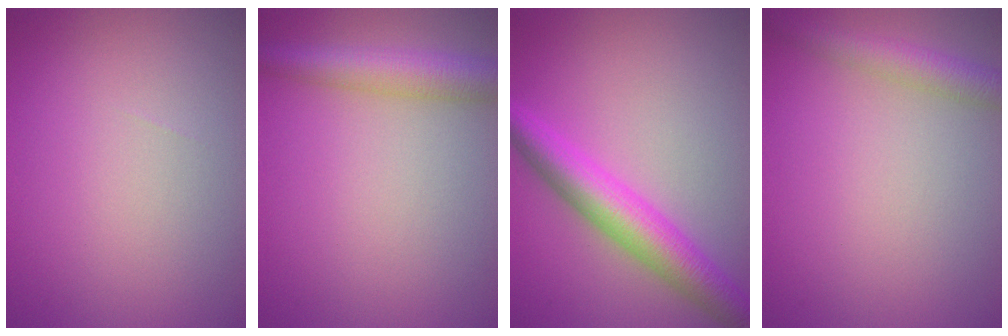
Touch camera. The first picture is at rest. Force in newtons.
{"total": 4.9, "press": 4.9, "slide": 0.2}
{"total": 5.6, "press": 5.6, "slide": 0.1}
{"total": 3.0, "press": 3.0, "slide": 0.1}